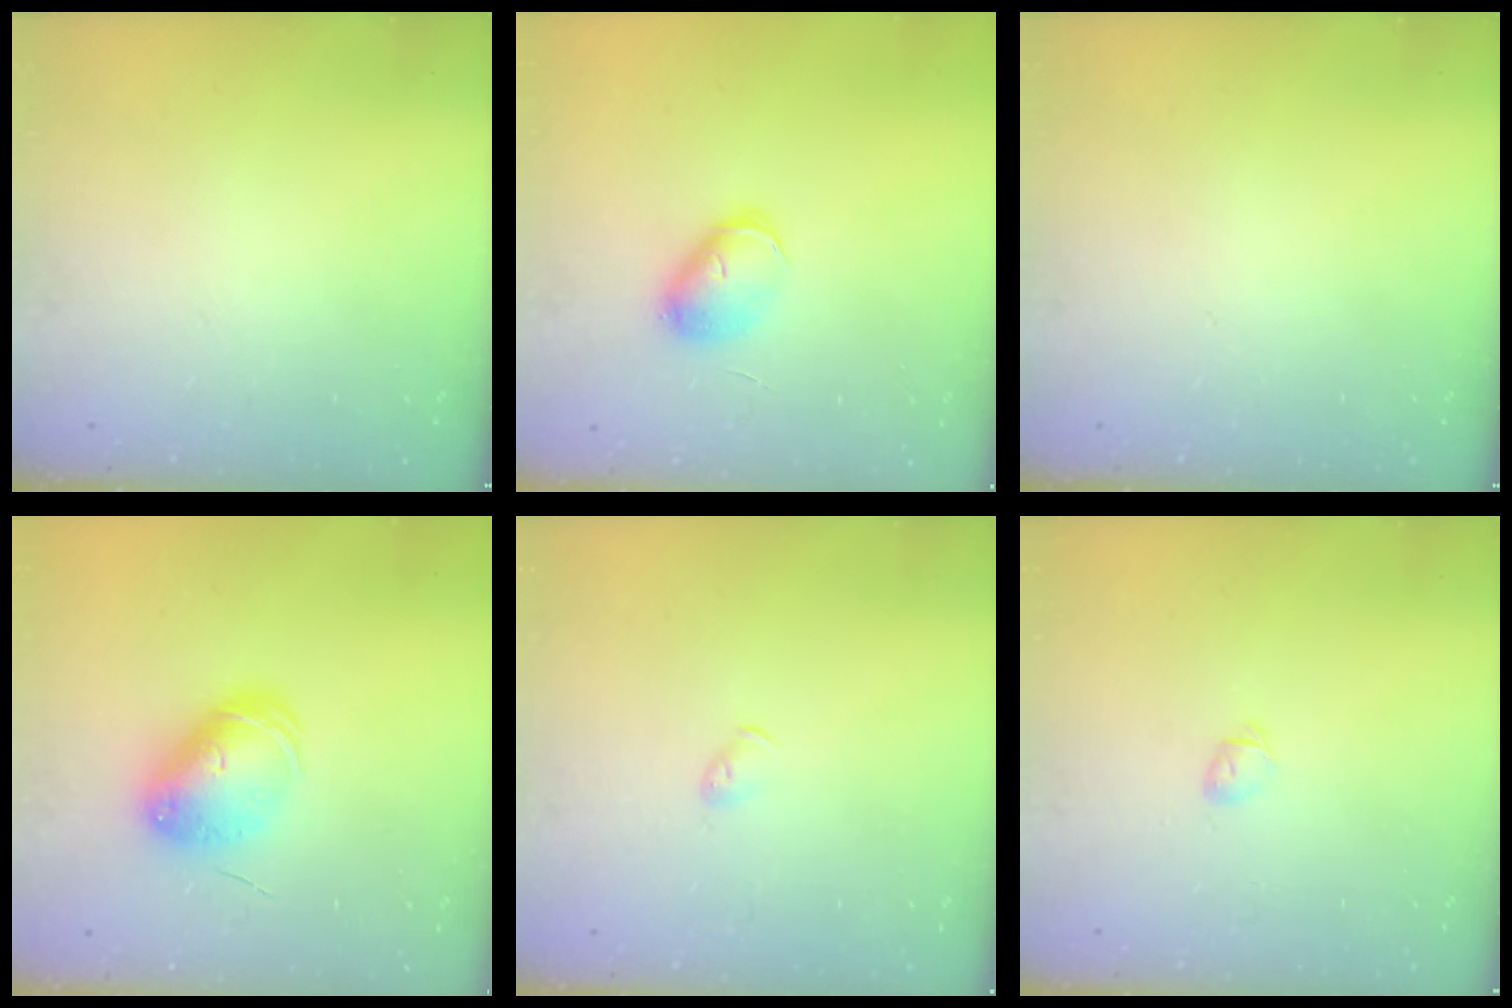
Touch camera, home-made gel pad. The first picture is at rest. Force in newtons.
{"total": 6.2, "press": 6.2, "slide": 0.1}
{"total": 0.0}
{"total": 9.7, "press": 9.6, "slide": 1.5}
{"total": 3.2, "press": 3.1, "slide": 0.7}
{"total": 3.2, "press": 3.1, "slide": 0.8}